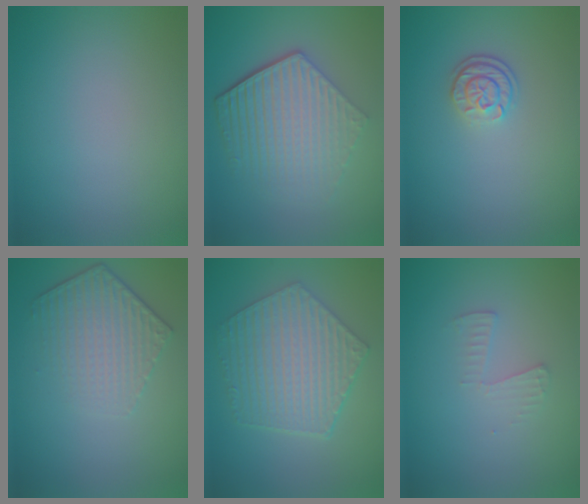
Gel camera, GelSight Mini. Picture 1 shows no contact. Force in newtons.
{"total": 6.0, "press": 4.5, "slide": 4.0}
{"total": 2.3, "press": 1.7, "slide": 1.4}
{"total": 4.4, "press": 3.2, "slide": 3.1}
{"total": 6.5, "press": 5.0, "slide": 4.1}
{"total": 1.4, "press": 1.4, "slide": 0.1}